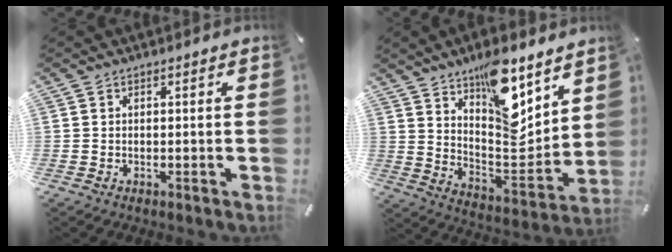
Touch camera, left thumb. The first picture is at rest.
{"total": 15.7, "force": [11.1, 6.0, 9.3], "torque": [-0.121, -0.088, 0.190]}